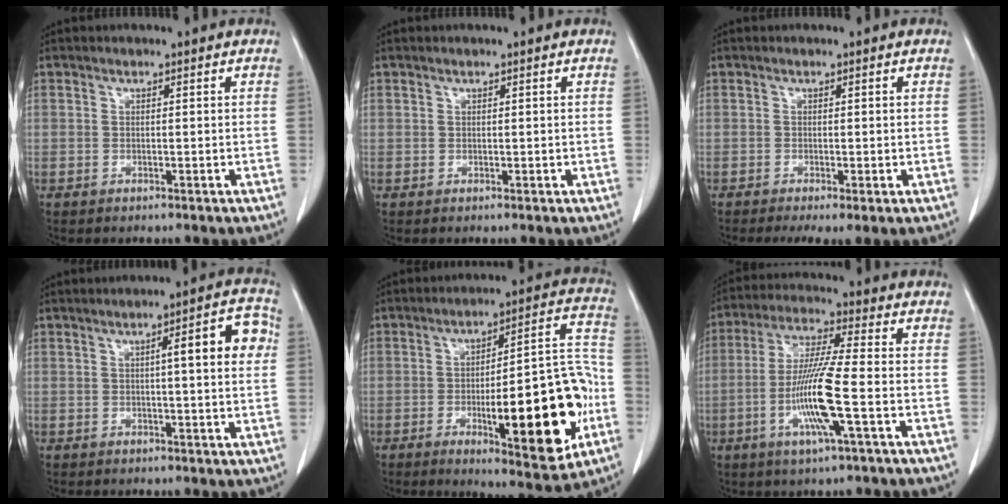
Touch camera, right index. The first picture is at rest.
{"total": 0.0}
{"total": 3.9, "force": [-1.7, 1.0, 3.4], "torque": [-0.056, -0.009, -0.022]}
{"total": 7.1, "force": [1.5, 1.1, 6.8], "torque": [-0.088, 0.019, 0.016]}
{"total": 20.9, "force": [-6.0, 4.5, 19.5], "torque": [-0.242, 0.021, -0.072]}
{"total": 11.4, "force": [-3.2, -0.2, 11.0], "torque": [-0.220, -0.012, -0.067]}